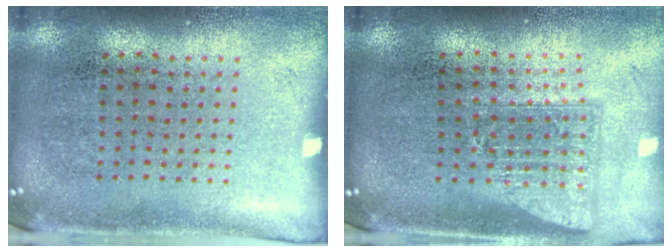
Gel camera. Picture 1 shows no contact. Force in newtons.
{"total": 1.6, "press": 1.2, "slide": 1.0}